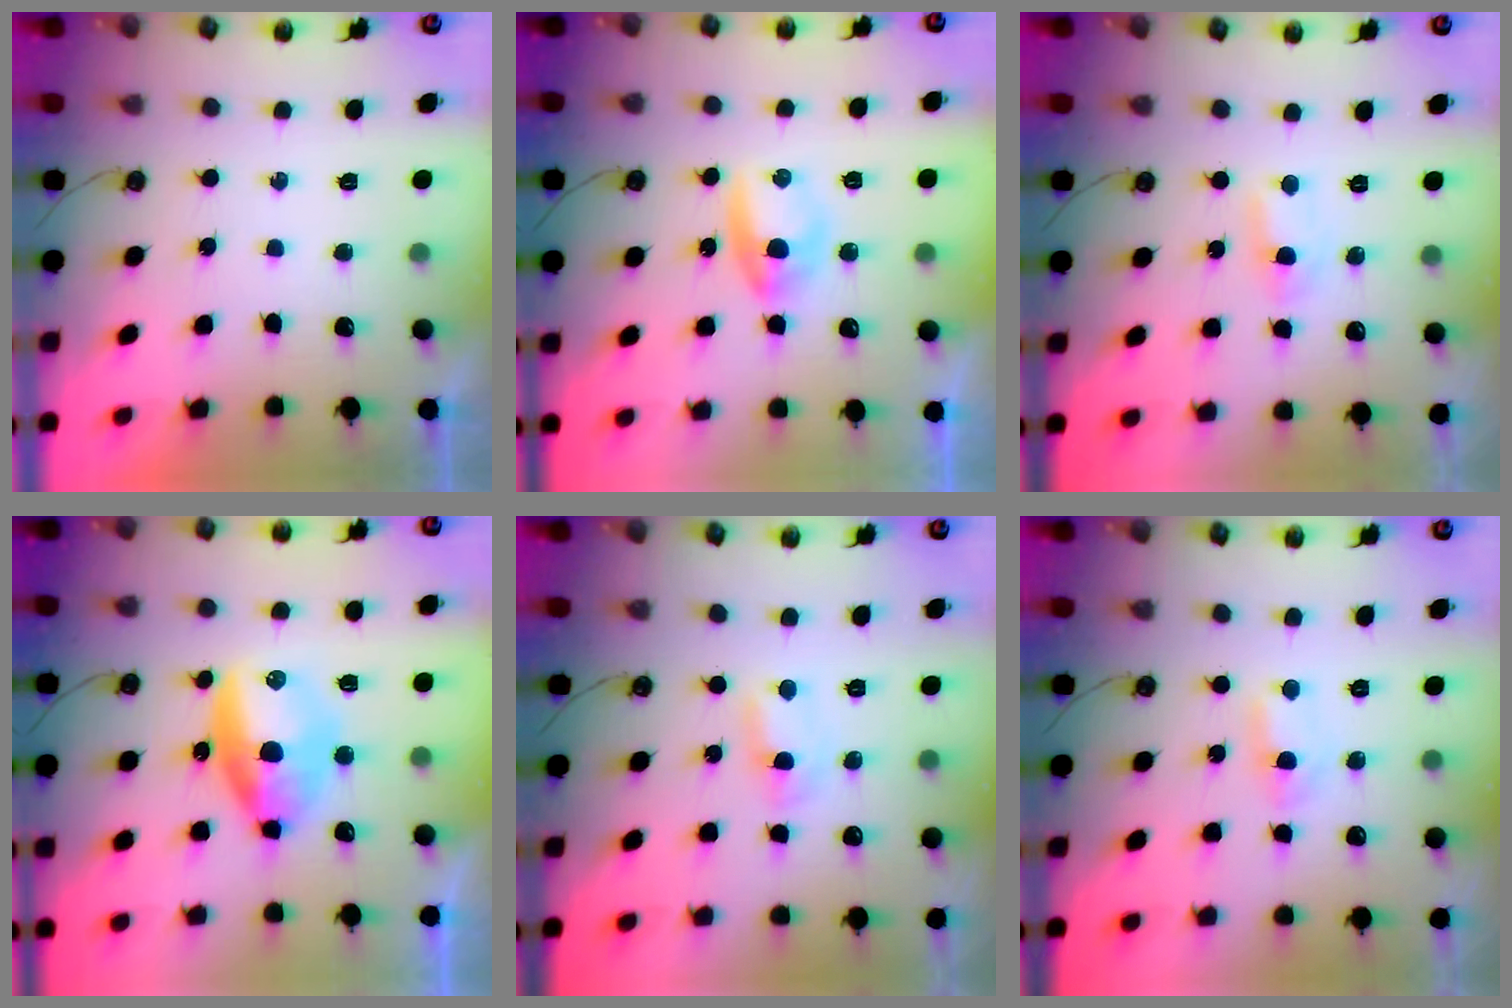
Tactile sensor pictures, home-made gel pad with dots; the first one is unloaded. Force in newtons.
{"total": 5.5, "press": 5.4, "slide": 1.2}
{"total": 2.0, "press": 1.9, "slide": 0.7}
{"total": 10.1, "press": 10.0, "slide": 0.8}
{"total": 1.7, "press": 1.7, "slide": 0.1}
{"total": 1.3, "press": 1.1, "slide": 0.7}